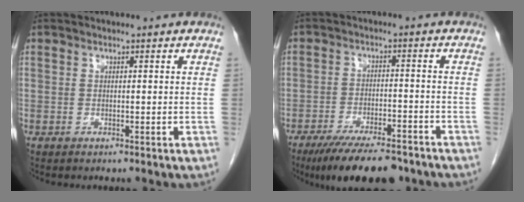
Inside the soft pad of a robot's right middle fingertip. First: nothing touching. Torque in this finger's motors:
{"motor_torque": [1.17, -0.97, 0.15, 0.04]}